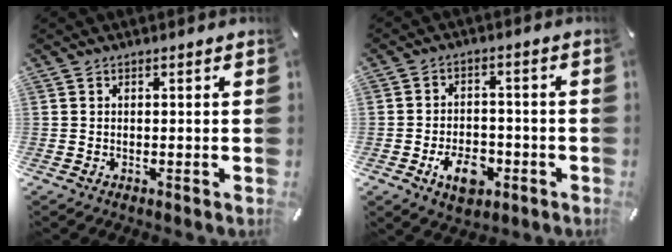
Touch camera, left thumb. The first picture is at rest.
{"total": 8.2, "force": [-3.6, 5.4, 5.1], "torque": [-0.086, 0.012, -0.066]}